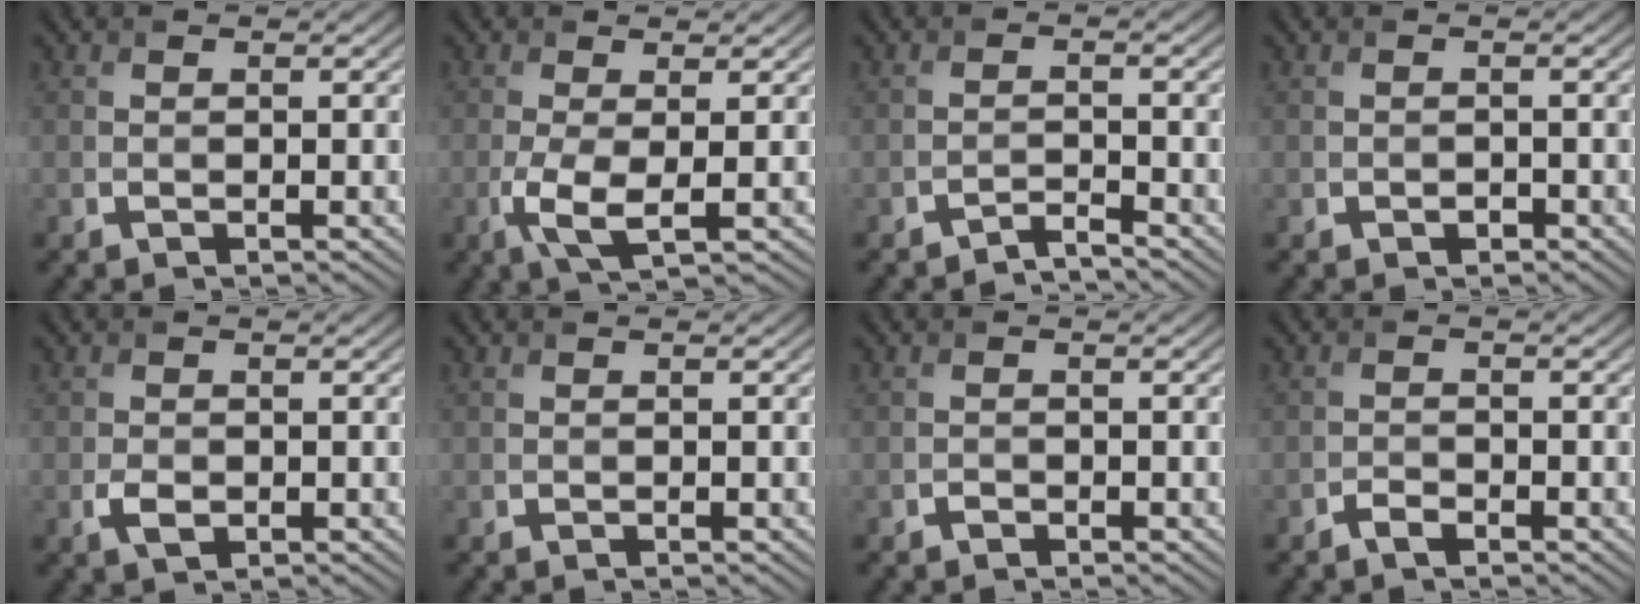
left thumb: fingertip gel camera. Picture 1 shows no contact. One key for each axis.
{"total": 4.1, "fx": -0.8, "fy": 1.1, "fz": 3.8, "tx": -0.091, "ty": -0.006, "tz": -0.019}
{"total": 1.7, "fx": -1.7, "fy": 0.1, "fz": 0.5, "tx": -0.006, "ty": 0.001, "tz": -0.039}
{"total": 0.7, "fx": -0.4, "fy": 0.4, "fz": 0.3, "tx": -0.003, "ty": -0.002, "tz": -0.006}
{"total": 1.9, "fx": -0.6, "fy": 1.2, "fz": 1.3, "tx": -0.031, "ty": -0.005, "tz": -0.009}
{"total": 0.0}
{"total": 0.5, "fx": -0.4, "fy": 0.3, "fz": 0.2, "tx": -0.001, "ty": -0.002, "tz": -0.008}
{"total": 1.3, "fx": -1.0, "fy": 0.4, "fz": 0.7, "tx": -0.015, "ty": -0.001, "tz": -0.021}